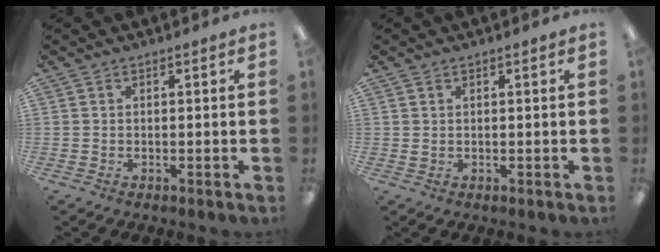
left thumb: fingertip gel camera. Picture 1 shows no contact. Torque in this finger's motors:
{"motor_torque": [0.06, 0.02, 0.47, -0.20, -0.01]}